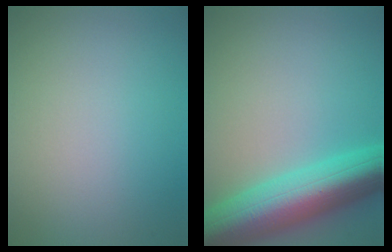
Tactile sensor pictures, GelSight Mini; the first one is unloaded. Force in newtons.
{"total": 10.4, "press": 10.4, "slide": 0.4}